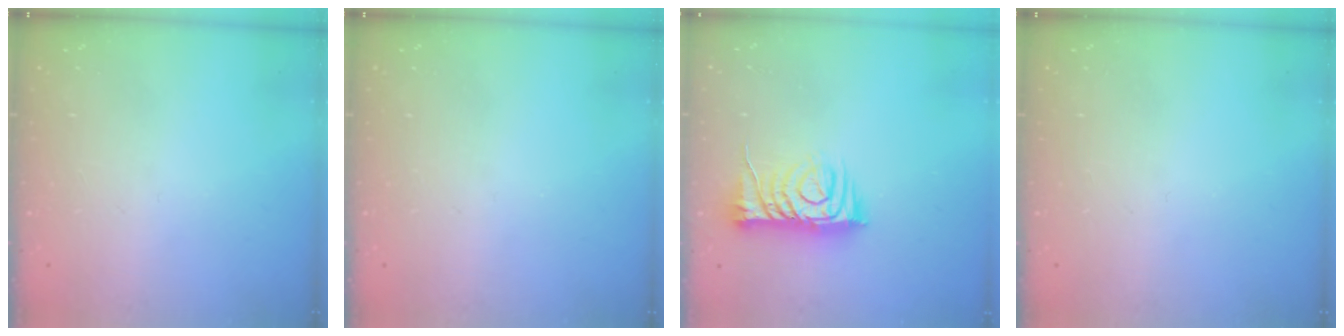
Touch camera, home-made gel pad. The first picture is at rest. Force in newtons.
{"total": 0.0}
{"total": 9.7, "press": 9.7, "slide": 0.3}
{"total": 0.0}